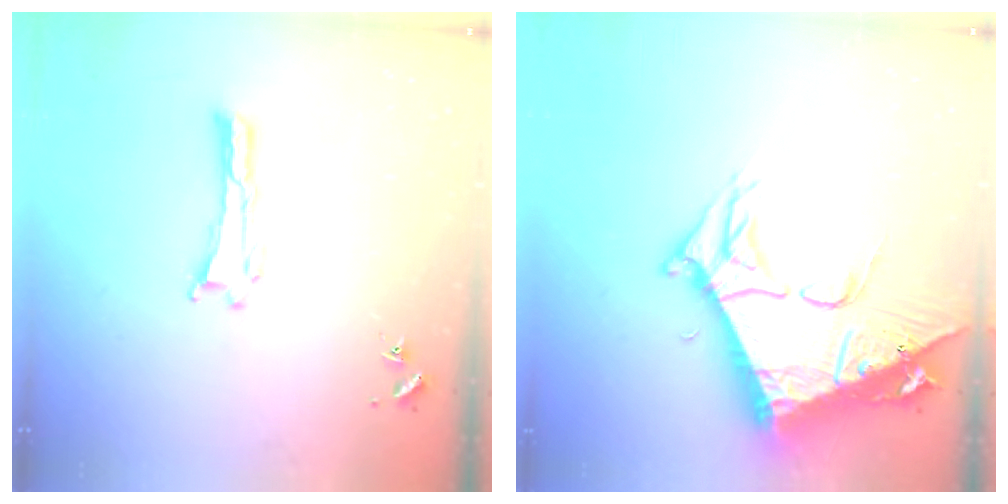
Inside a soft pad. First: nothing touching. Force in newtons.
{"total": 11.1, "press": 11.1, "slide": 1.3}